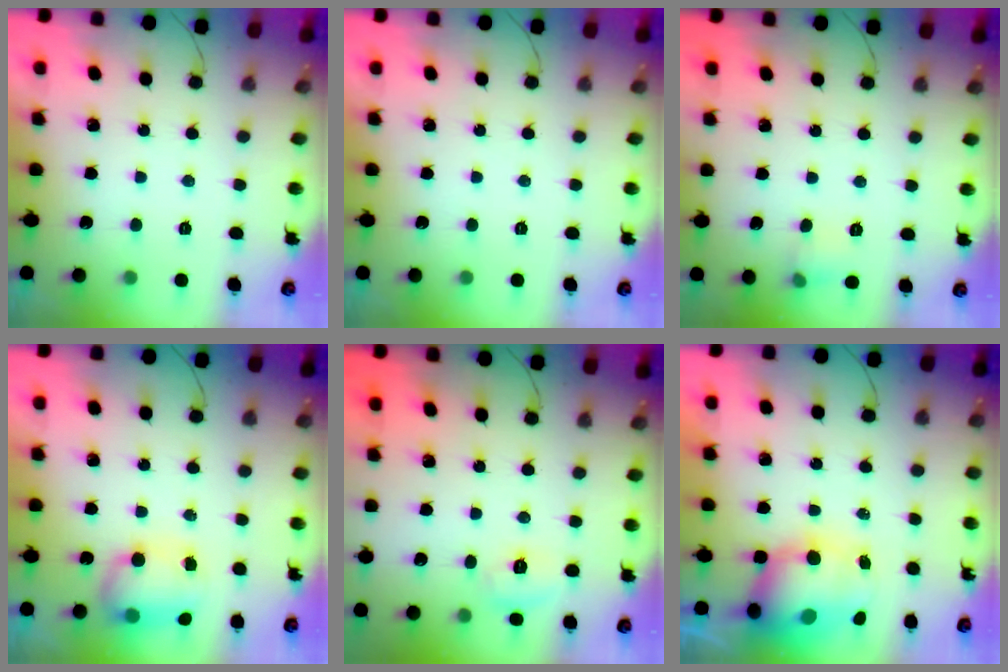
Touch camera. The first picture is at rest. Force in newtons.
{"total": 0.0}
{"total": 4.9, "press": 4.7, "slide": 1.6}
{"total": 8.4, "press": 8.3, "slide": 1.0}
{"total": 5.1, "press": 4.9, "slide": 1.3}
{"total": 11.3, "press": 10.9, "slide": 2.9}